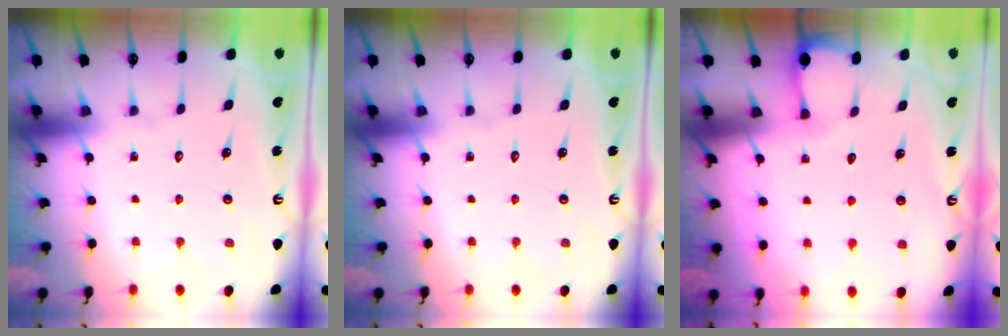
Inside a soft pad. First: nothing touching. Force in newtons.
{"total": 0.0}
{"total": 2.2, "press": 2.2, "slide": 0.4}